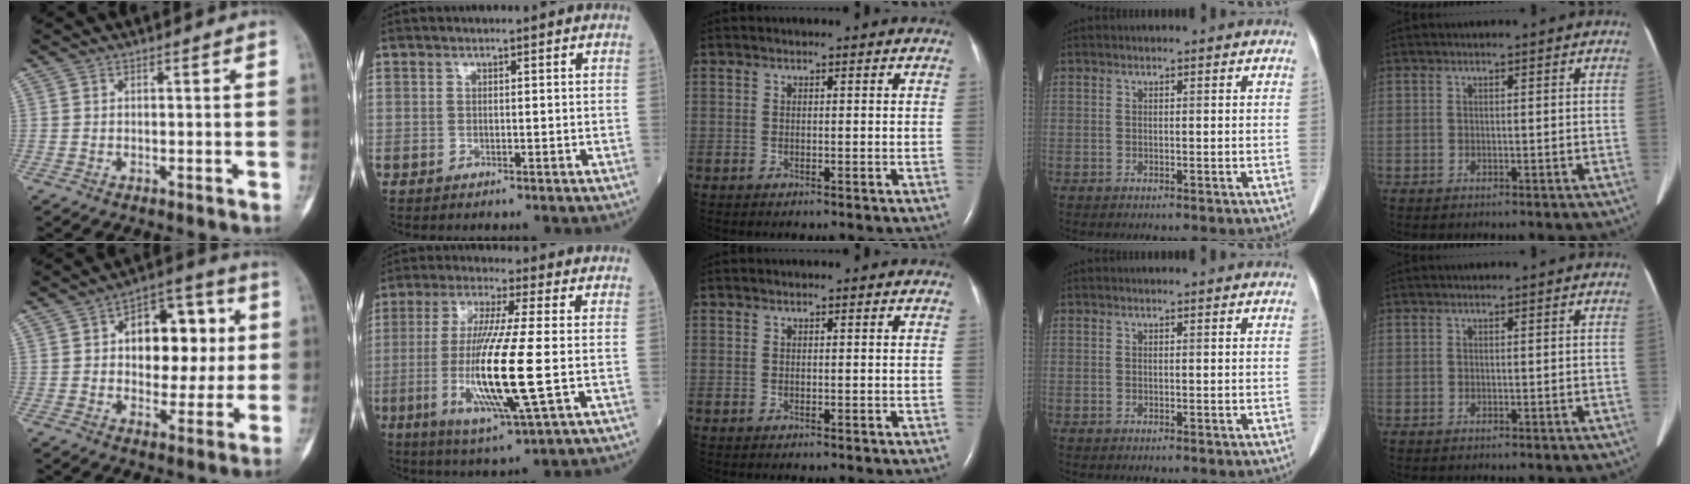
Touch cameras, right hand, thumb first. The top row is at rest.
{"thumb": {"total": 15.7, "force": [2.8, 10.1, 11.8], "torque": [-0.108, 0.017, 0.037]}, "index": {"total": 14.9, "force": [-2.3, 0.2, 14.8], "torque": [-0.301, -0.021, -0.047]}}